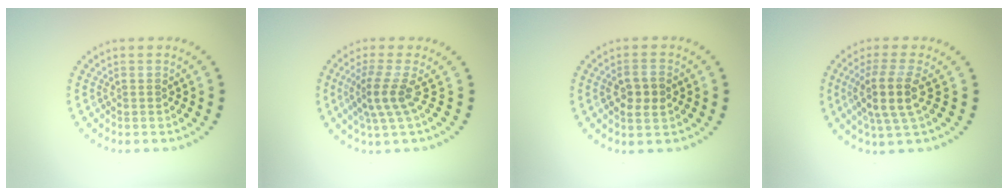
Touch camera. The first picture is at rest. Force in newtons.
{"total": 2.9, "press": 2.0, "slide": 2.2}
{"total": 2.6, "press": 2.6, "slide": 0.5}
{"total": 3.7, "press": 3.0, "slide": 2.2}